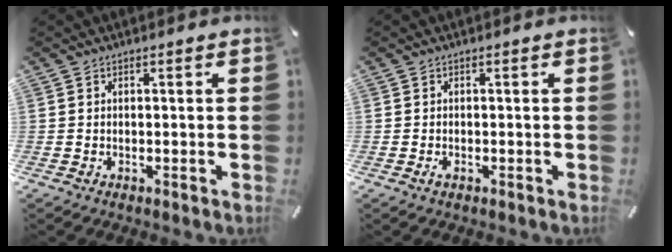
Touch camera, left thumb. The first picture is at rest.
{"total": 1.0, "force": [-0.4, 0.5, 0.7], "torque": [-0.013, -0.001, -0.008]}